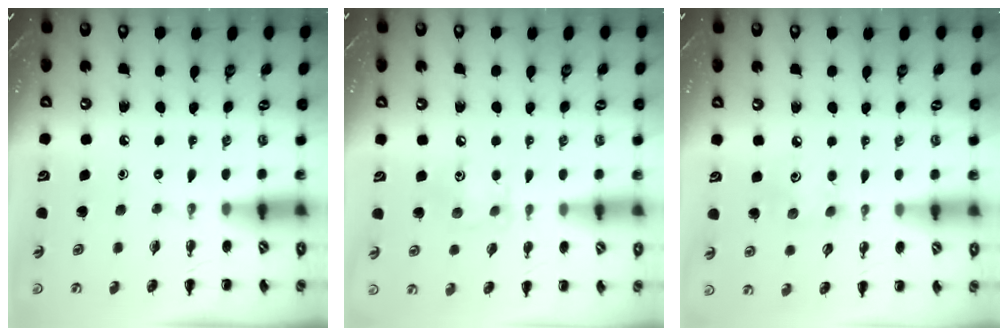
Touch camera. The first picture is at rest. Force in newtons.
{"total": 7.2, "press": 7.1, "slide": 1.0}
{"total": 4.5, "press": 4.4, "slide": 0.9}